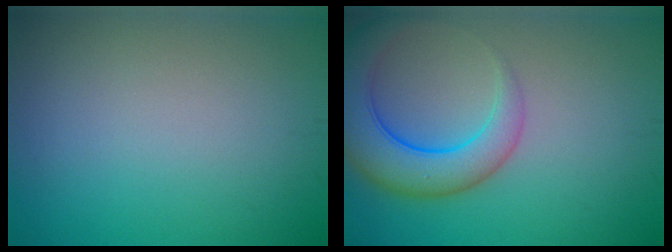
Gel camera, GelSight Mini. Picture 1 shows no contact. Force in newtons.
{"total": 6.8, "press": 6.8, "slide": 0.4}